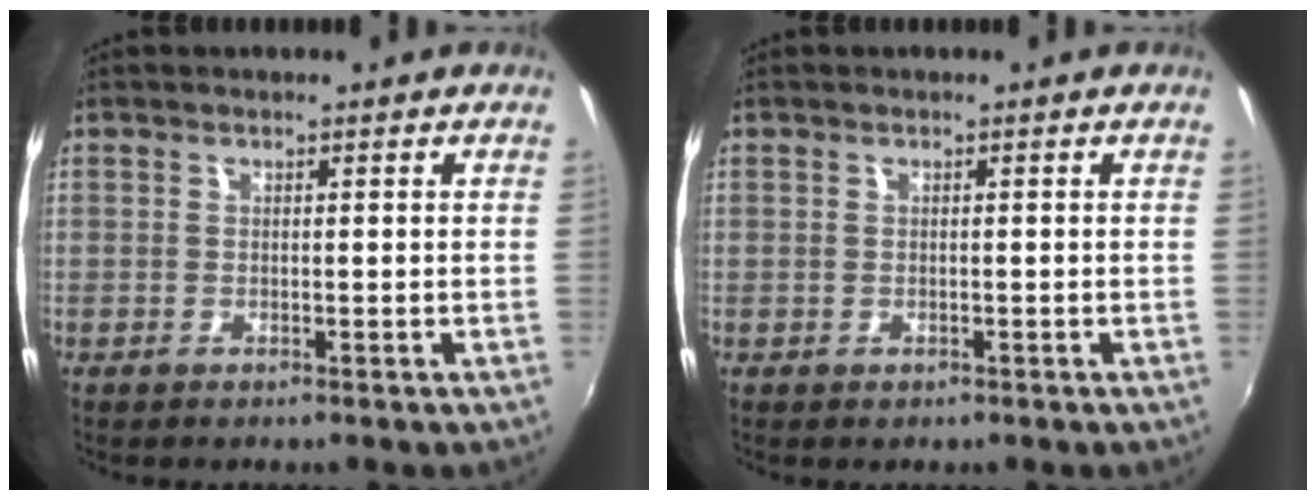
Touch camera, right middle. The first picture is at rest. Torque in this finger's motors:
{"motor_torque": [-0.56, 0.42, -0.23, -0.09]}